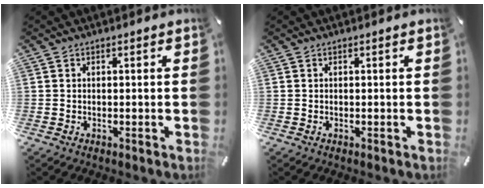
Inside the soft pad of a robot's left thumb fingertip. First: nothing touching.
{"total": 0.0}